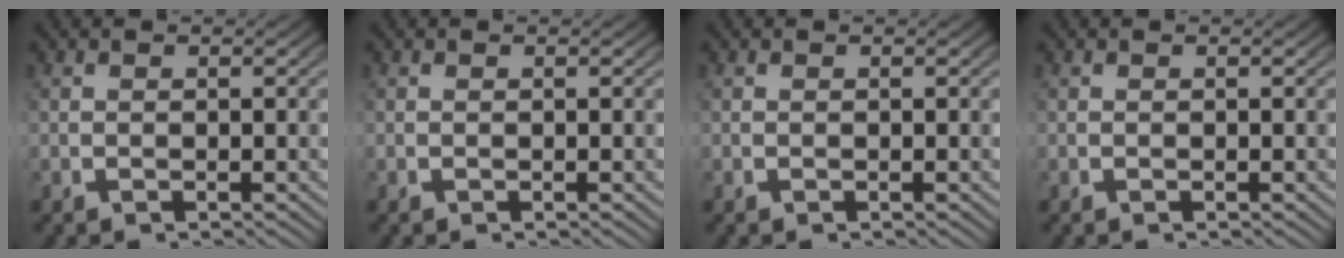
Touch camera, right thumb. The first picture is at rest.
{"total": 0.0}
{"total": 0.0}
{"total": 0.0}